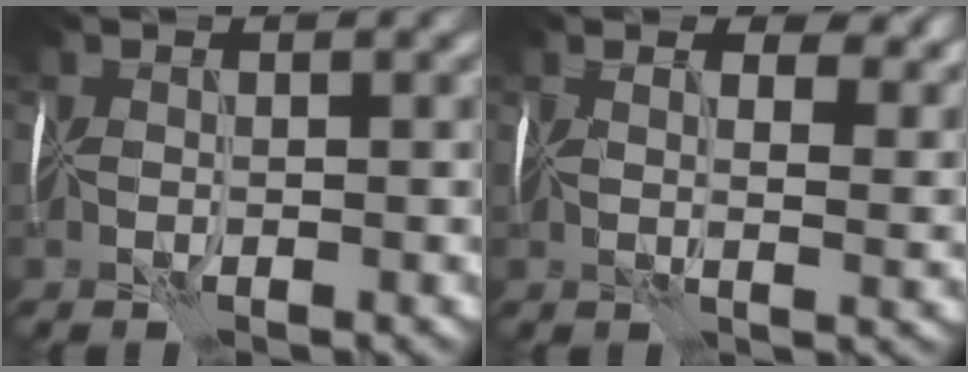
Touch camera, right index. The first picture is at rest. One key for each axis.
{"total": 6.8, "fx": 3.9, "fy": 3.2, "fz": 4.6, "tx": -0.050, "ty": 0.021, "tz": 0.042}